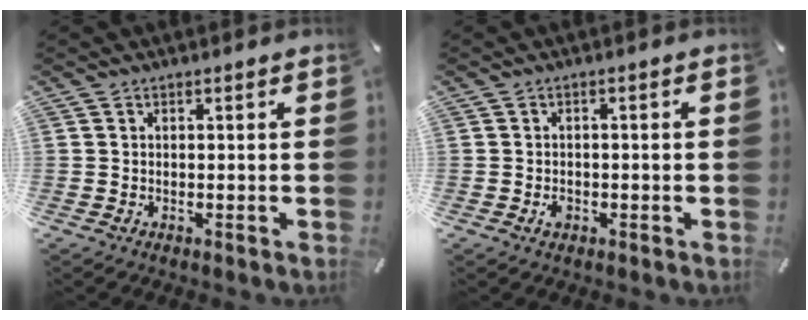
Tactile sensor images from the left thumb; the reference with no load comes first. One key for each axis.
{"total": 2.0, "fx": -0.8, "fy": 1.3, "fz": 1.4, "tx": -0.024, "ty": 0.005, "tz": -0.015}